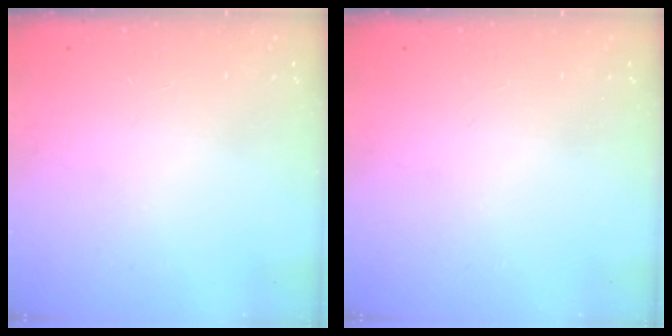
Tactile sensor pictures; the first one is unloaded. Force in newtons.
{"total": 0.0}